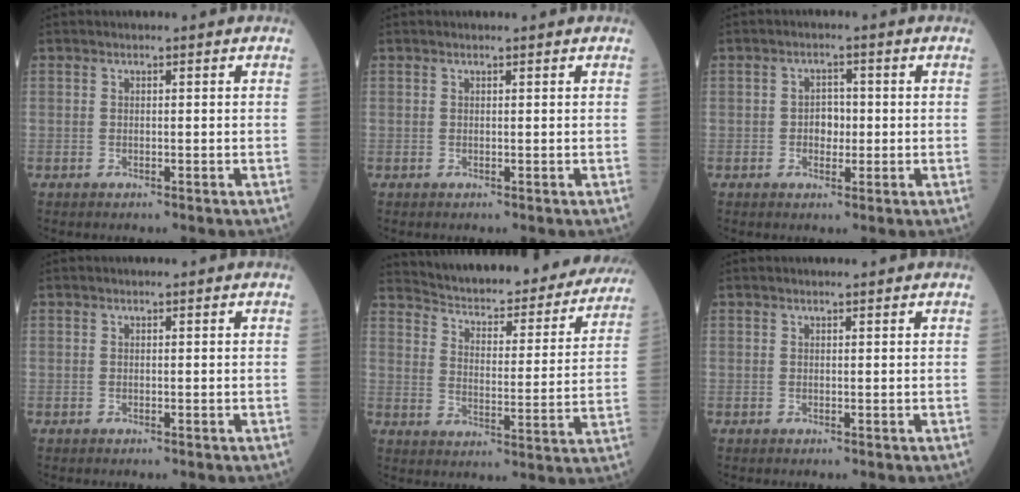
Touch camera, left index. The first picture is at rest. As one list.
[{"total": 0.6, "force": [0.6, 0.0, 0.2], "torque": [-0.005, 0.002, 0.010]}, {"total": 2.7, "force": [-0.2, 1.9, 1.9], "torque": [-0.027, 0.007, -0.004]}, {"total": 0.0}, {"total": 27.9, "force": [25.7, 5.9, 9.0], "torque": [-0.137, -0.057, 0.317]}, {"total": 0.9, "force": [0.8, 0.0, 0.3], "torque": [-0.006, 0.005, 0.013]}]